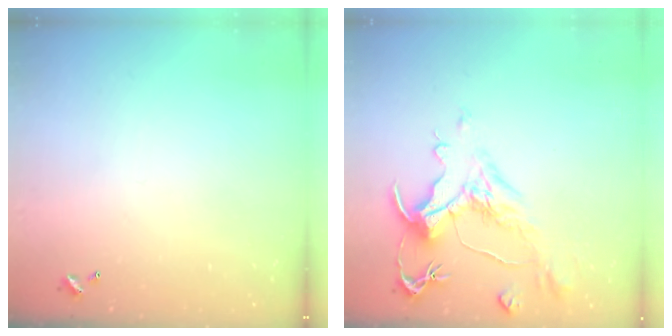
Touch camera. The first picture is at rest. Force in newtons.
{"total": 1.8, "press": 1.1, "slide": 1.4}